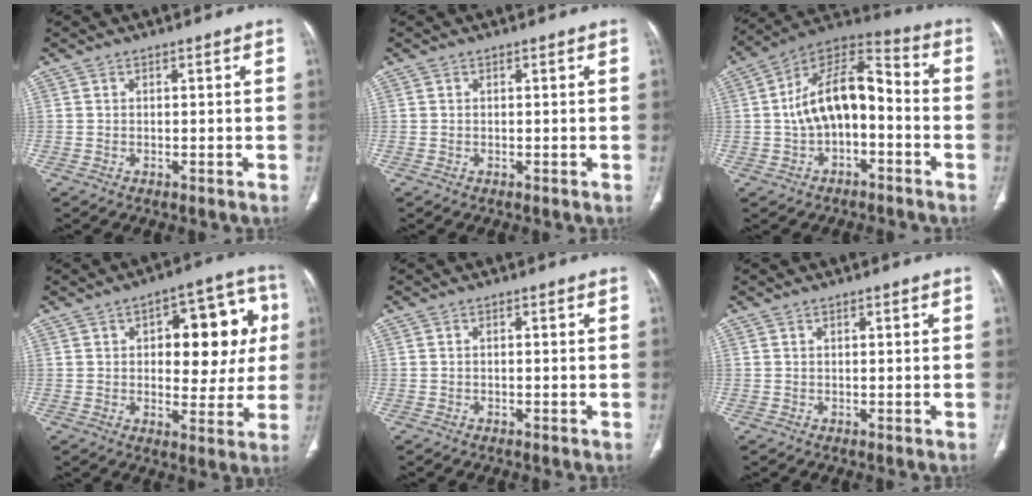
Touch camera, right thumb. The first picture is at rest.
{"total": 0.0}
{"total": 14.9, "force": [-1.7, 8.4, 12.2], "torque": [-0.196, 0.056, -0.039]}
{"total": 17.0, "force": [3.2, 8.7, 14.3], "torque": [-0.132, 0.015, 0.042]}
{"total": 0.0}
{"total": 0.6, "force": [0.3, 0.2, 0.5], "torque": [-0.013, 0.001, 0.006]}